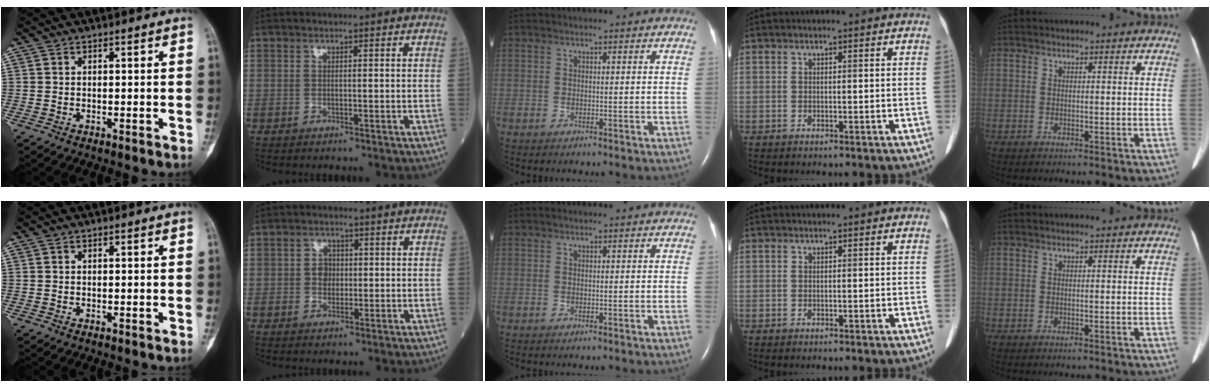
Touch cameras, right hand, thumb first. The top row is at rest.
{"index": {"total": 2.6, "force": [0.0, 2.2, 1.4], "torque": [-0.019, 0.006, 0.000]}}